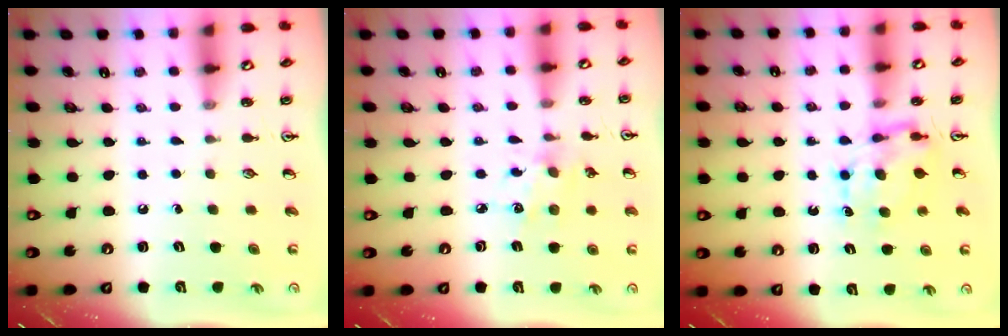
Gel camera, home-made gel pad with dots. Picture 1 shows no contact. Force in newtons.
{"total": 5.0, "press": 4.7, "slide": 1.6}
{"total": 6.5, "press": 6.4, "slide": 0.6}